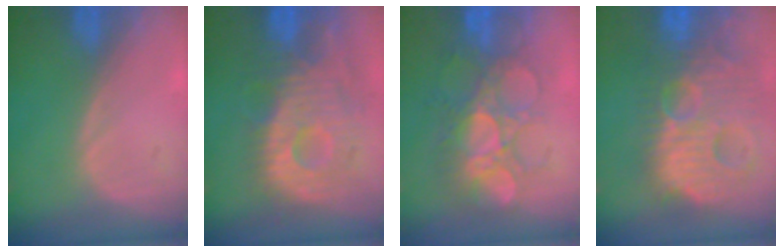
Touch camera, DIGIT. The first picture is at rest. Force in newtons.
{"total": 12.3, "press": 10.8, "slide": 5.9}
{"total": 8.8, "press": 8.7, "slide": 1.6}
{"total": 14.8, "press": 12.8, "slide": 7.4}